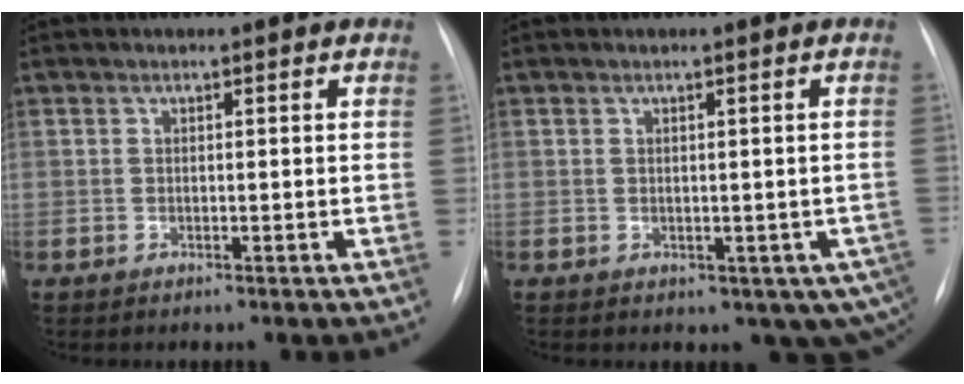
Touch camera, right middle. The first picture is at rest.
{"total": 6.0, "force": [-2.0, 3.5, 4.4], "torque": [-0.031, 0.002, -0.015]}